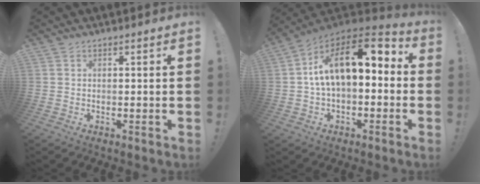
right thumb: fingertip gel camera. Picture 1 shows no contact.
{"total": 15.7, "force": [3.6, 8.2, 12.9], "torque": [-0.205, -0.008, 0.059]}